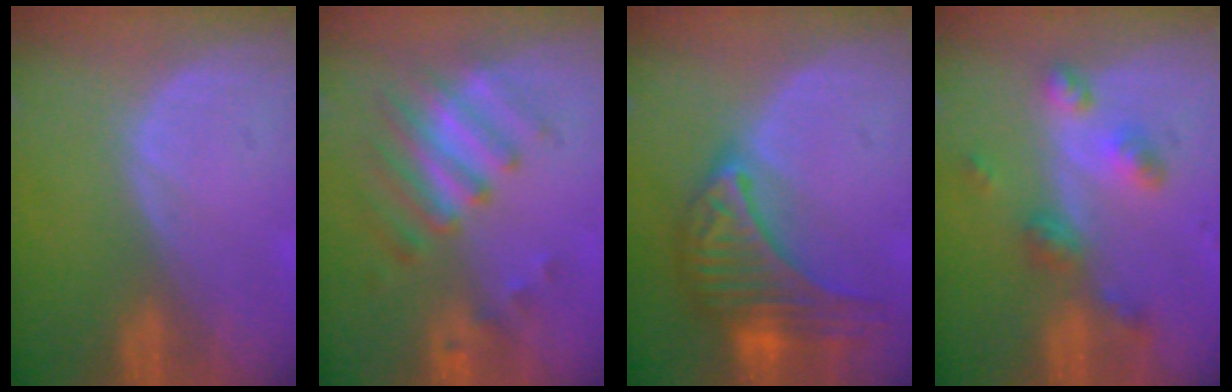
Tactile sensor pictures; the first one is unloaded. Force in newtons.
{"total": 7.9, "press": 6.9, "slide": 3.9}
{"total": 9.8, "press": 9.8, "slide": 0.5}
{"total": 6.0, "press": 5.3, "slide": 2.8}